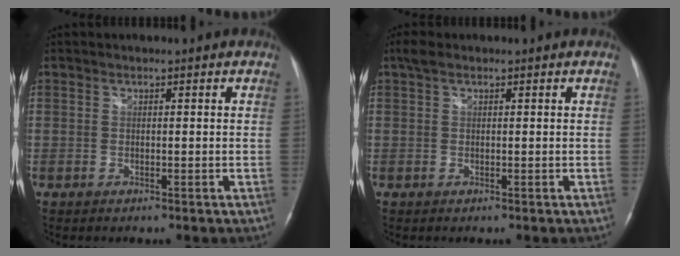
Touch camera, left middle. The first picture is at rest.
{"total": 1.7, "force": [1.2, 0.7, 1.1], "torque": [-0.025, 0.021, 0.025]}